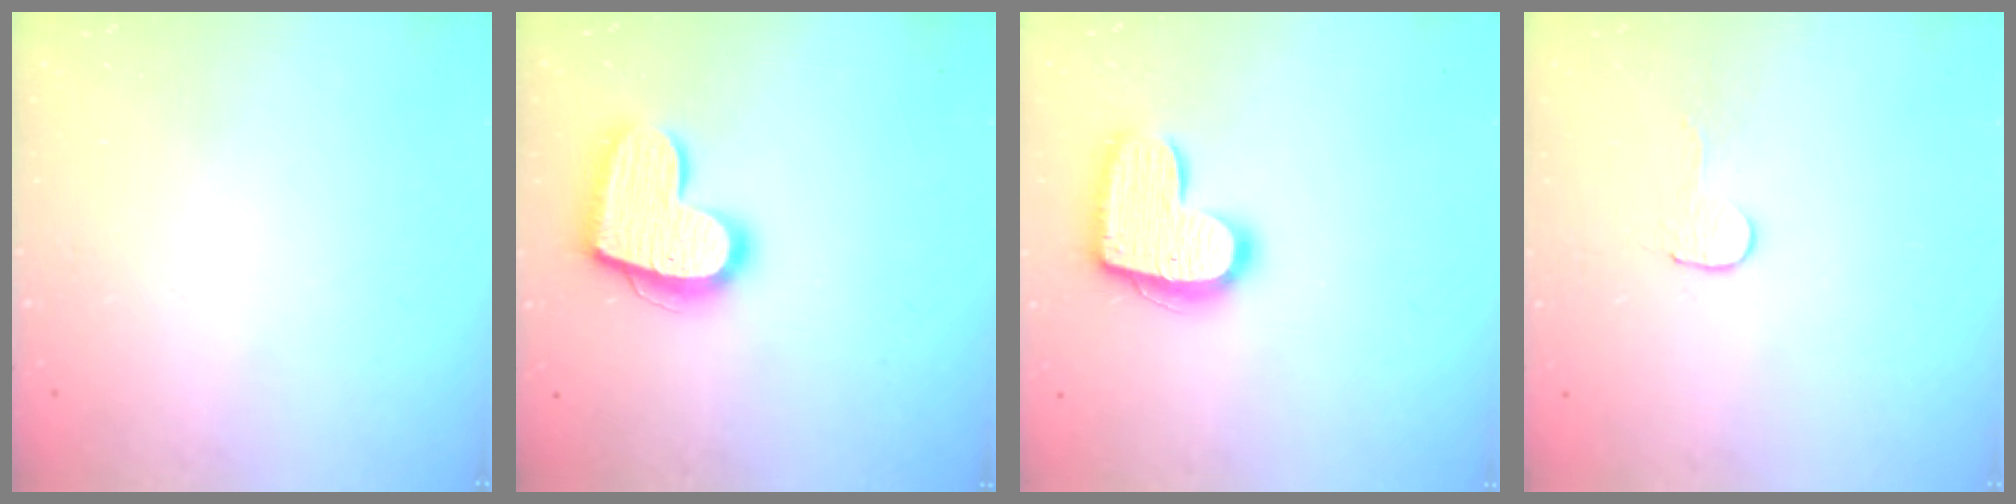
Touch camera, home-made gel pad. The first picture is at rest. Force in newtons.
{"total": 15.8, "press": 15.8, "slide": 1.0}
{"total": 15.0, "press": 15.0, "slide": 0.7}
{"total": 2.7, "press": 2.7, "slide": 0.2}